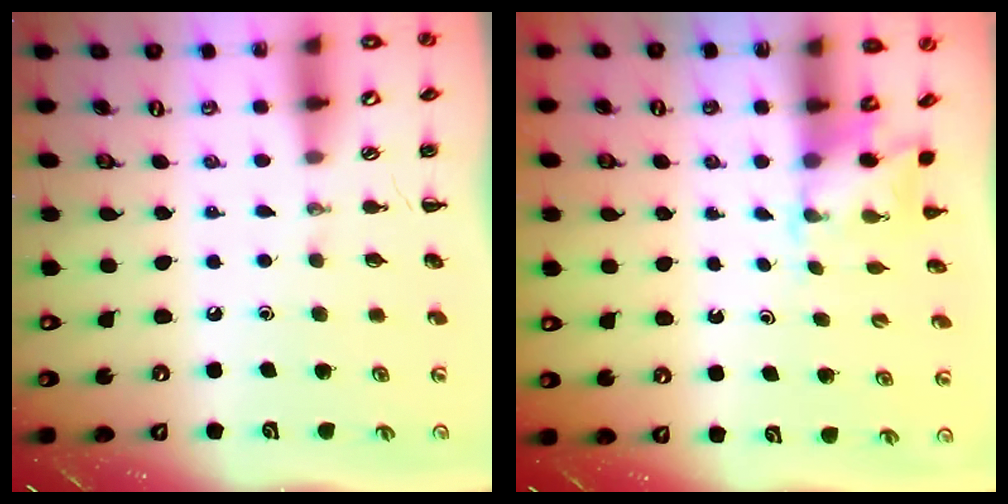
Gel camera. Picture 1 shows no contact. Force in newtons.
{"total": 1.7, "press": 1.6, "slide": 0.5}